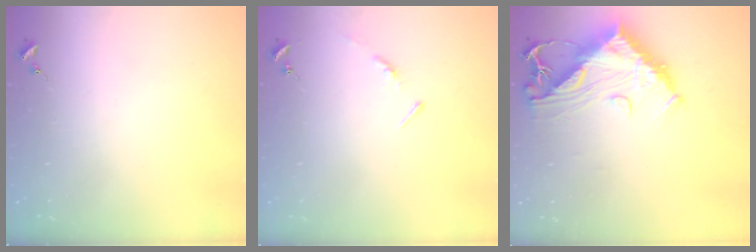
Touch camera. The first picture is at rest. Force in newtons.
{"total": 3.4, "press": 3.4, "slide": 0.3}
{"total": 14.1, "press": 14.0, "slide": 1.3}